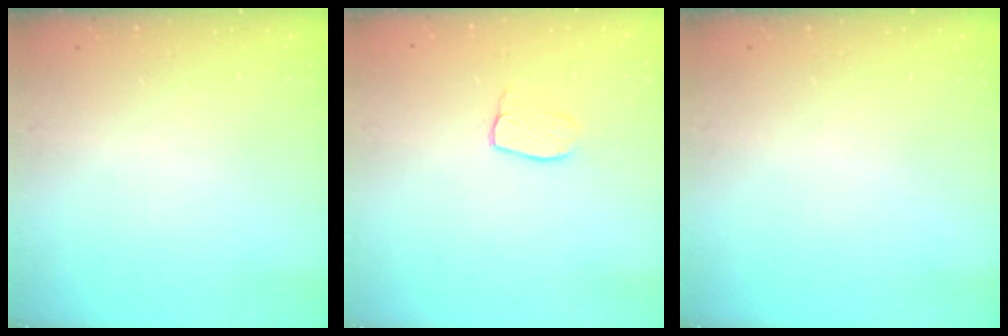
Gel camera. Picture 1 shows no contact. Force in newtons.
{"total": 6.3, "press": 6.3, "slide": 0.2}
{"total": 0.0}